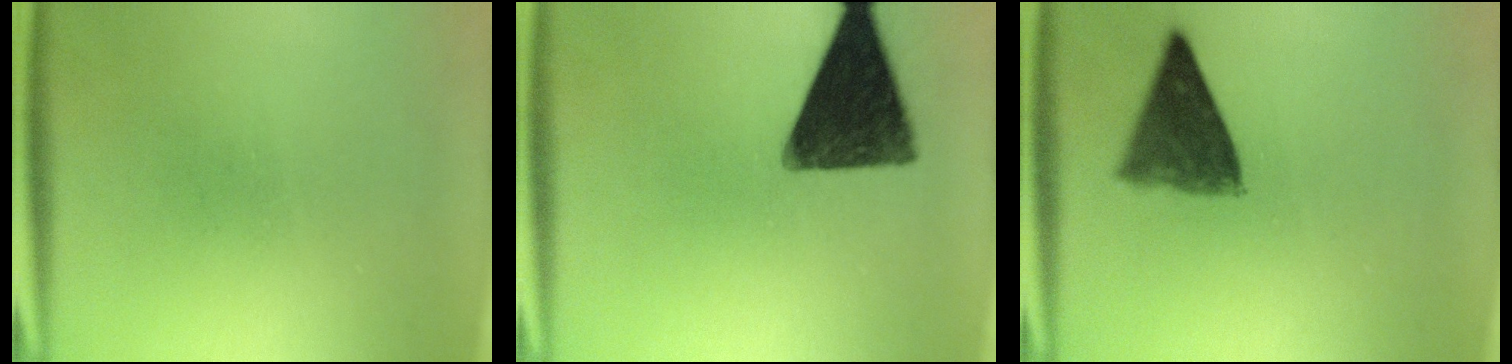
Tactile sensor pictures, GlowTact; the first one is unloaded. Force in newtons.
{"total": 14.0}
{"total": 8.0}